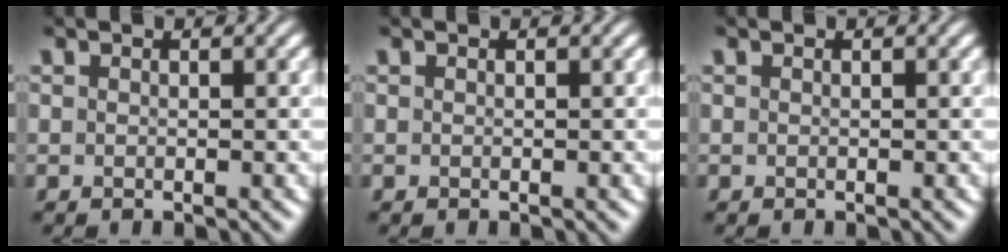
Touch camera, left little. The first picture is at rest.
{"total": 0.0}
{"total": 0.0}